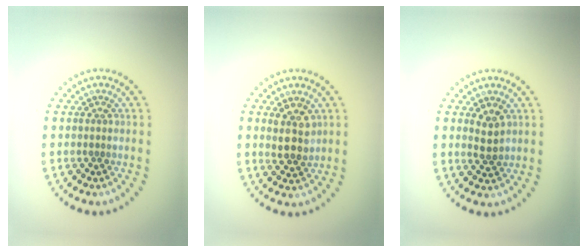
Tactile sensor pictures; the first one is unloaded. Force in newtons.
{"total": 2.6, "press": 2.4, "slide": 0.9}
{"total": 1.9, "press": 1.8, "slide": 0.6}